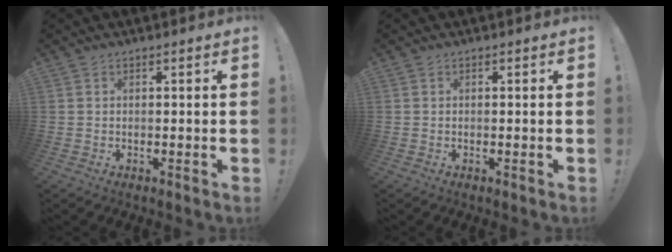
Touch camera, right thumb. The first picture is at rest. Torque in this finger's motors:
{"motor_torque": [-0.11, -0.01, 0.20, 0.08, 0.00]}